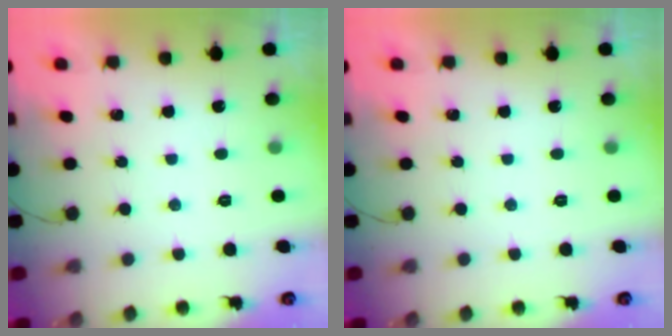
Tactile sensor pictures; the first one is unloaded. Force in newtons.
{"total": 0.0}